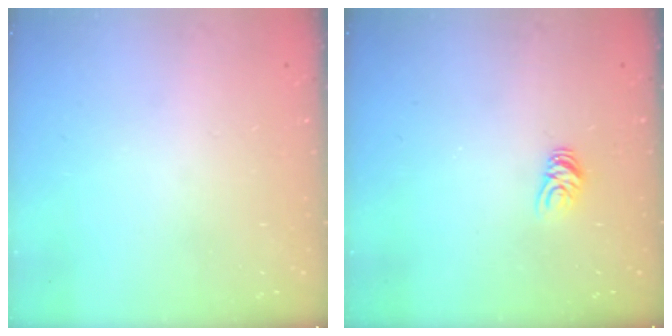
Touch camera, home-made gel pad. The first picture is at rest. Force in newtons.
{"total": 4.8, "press": 4.8, "slide": 0.4}